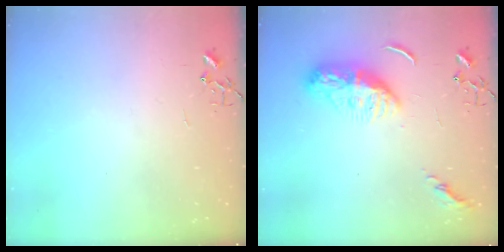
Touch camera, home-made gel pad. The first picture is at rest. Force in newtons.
{"total": 11.4, "press": 11.3, "slide": 0.9}